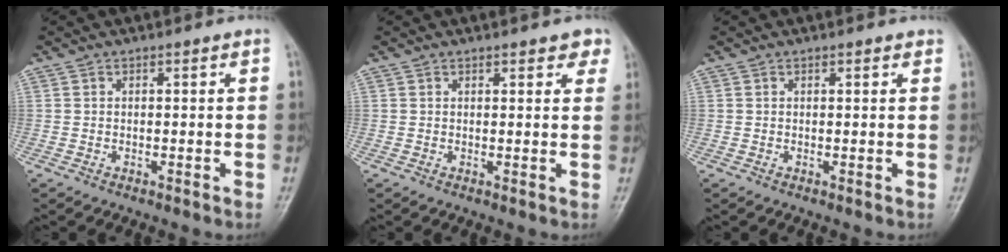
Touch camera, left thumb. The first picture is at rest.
{"total": 3.7, "force": [2.6, 1.5, 2.2], "torque": [-0.002, -0.006, 0.028]}
{"total": 1.1, "force": [0.8, 0.4, 0.7], "torque": [-0.008, -0.002, 0.007]}